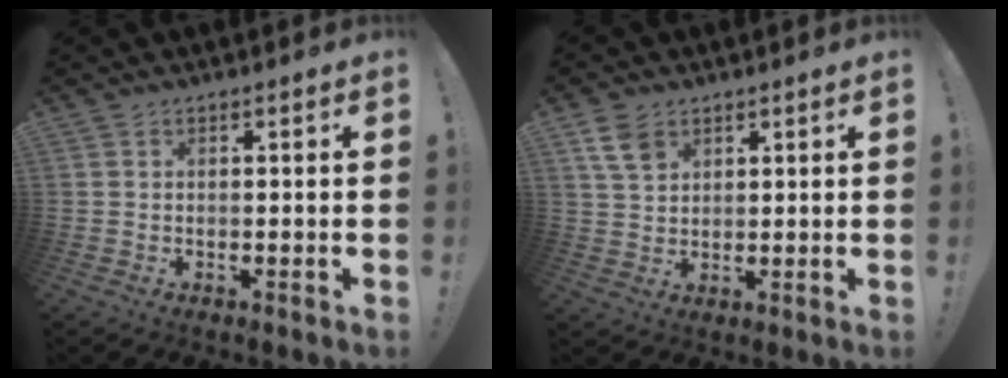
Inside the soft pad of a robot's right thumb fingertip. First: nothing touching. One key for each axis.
{"total": 7.7, "fx": 4.2, "fy": 5.3, "fz": 3.6, "tx": -0.060, "ty": -0.012, "tz": 0.086}